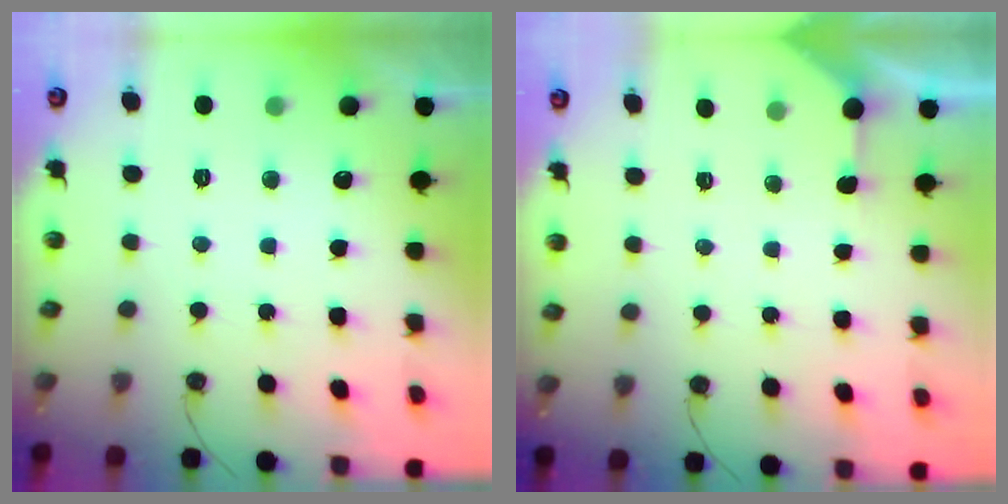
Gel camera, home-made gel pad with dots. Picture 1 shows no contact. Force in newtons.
{"total": 2.7, "press": 2.7, "slide": 0.3}